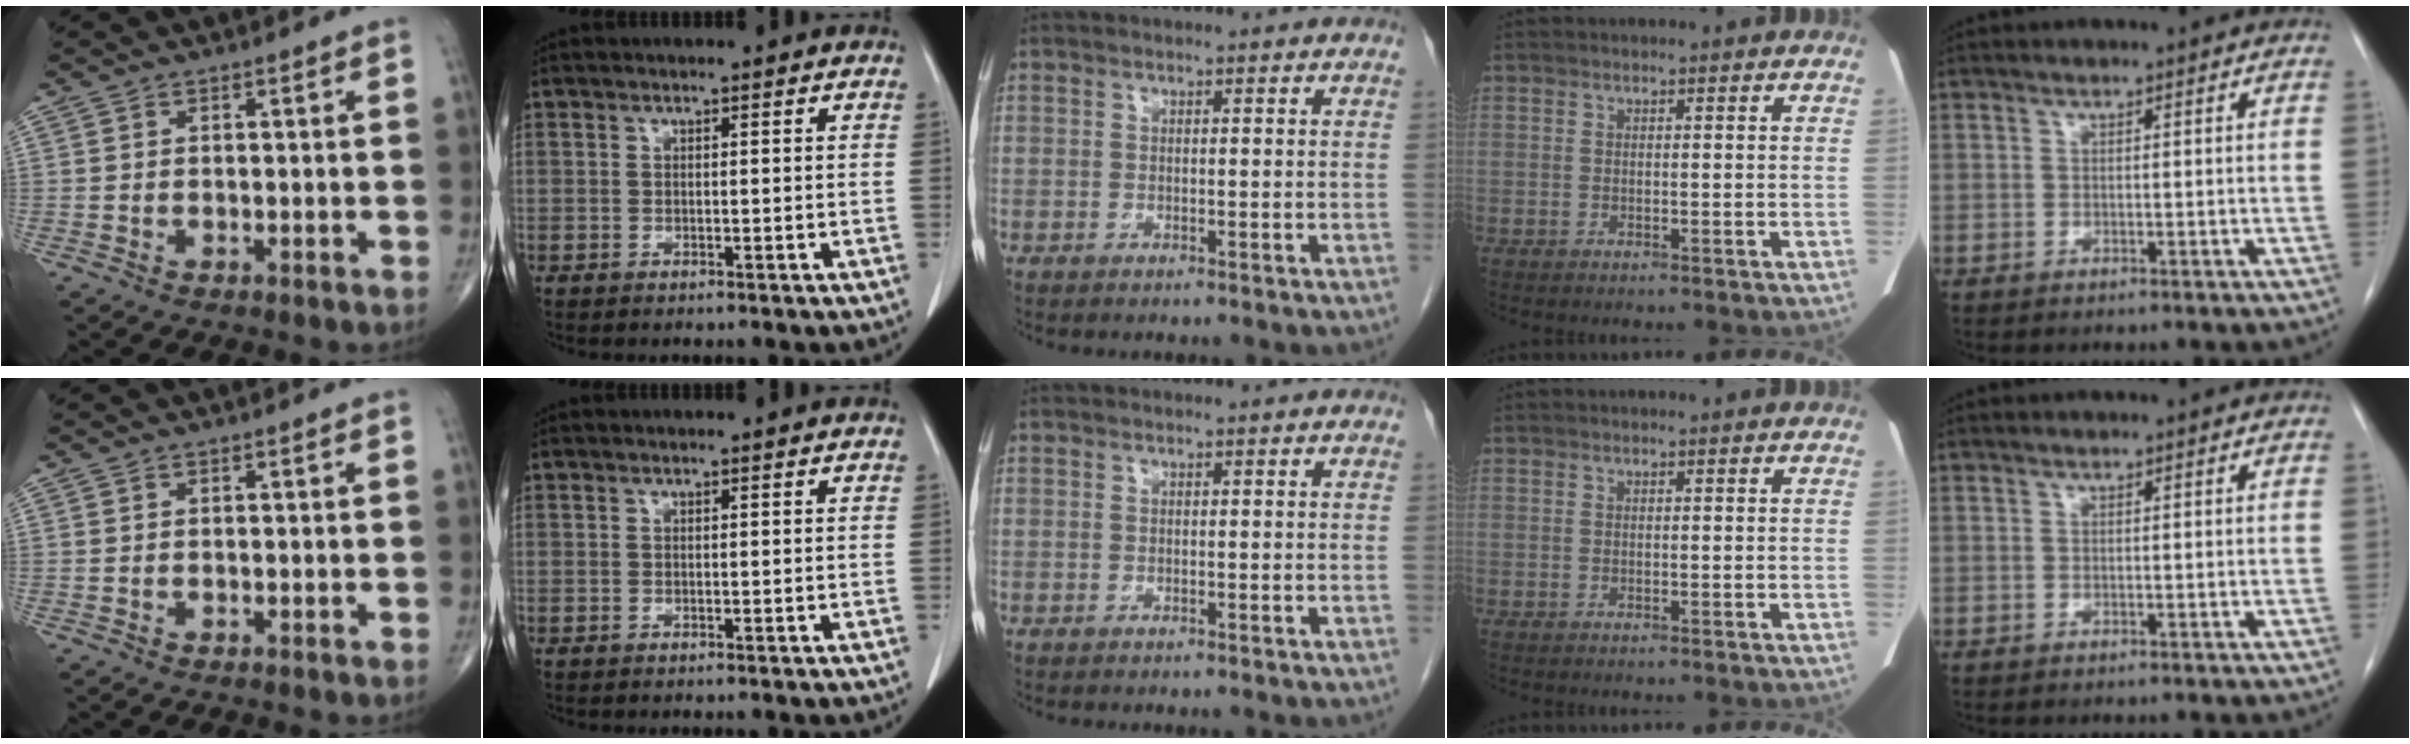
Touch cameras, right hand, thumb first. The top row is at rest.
{}